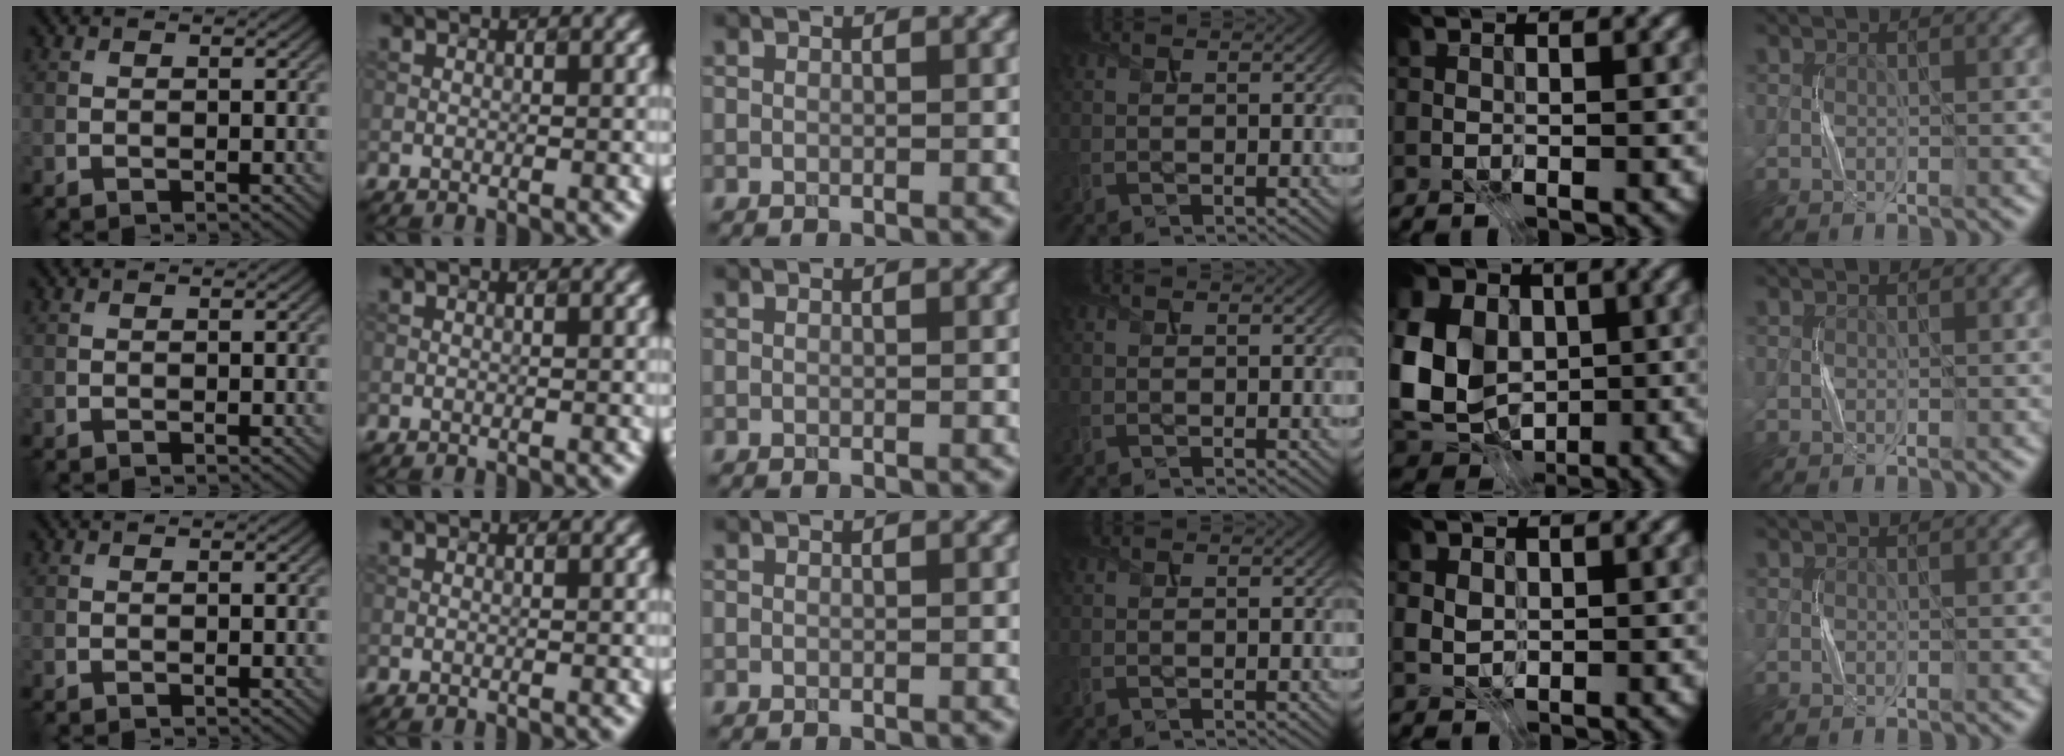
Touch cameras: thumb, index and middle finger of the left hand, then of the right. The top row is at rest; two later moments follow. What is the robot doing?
{"motion": "press", "object": "calculator"}